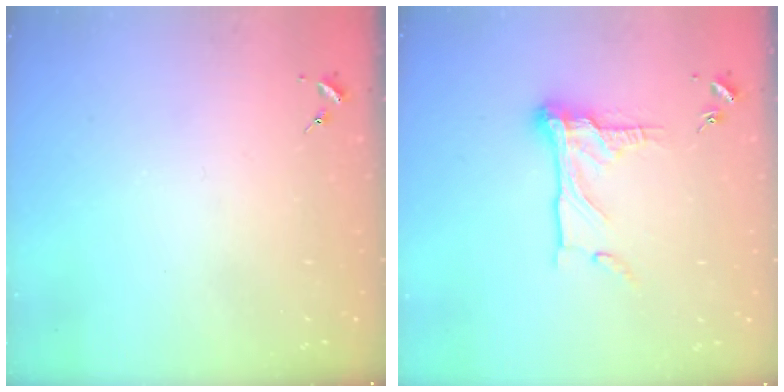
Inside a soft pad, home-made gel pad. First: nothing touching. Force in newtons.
{"total": 13.2, "press": 13.2, "slide": 1.4}